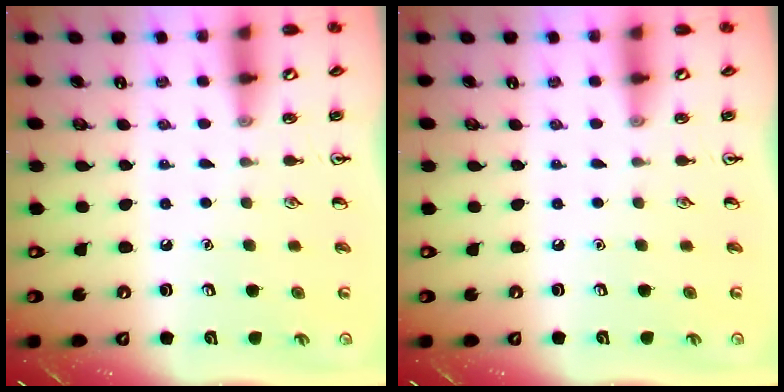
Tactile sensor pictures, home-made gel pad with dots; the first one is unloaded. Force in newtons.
{"total": 0.0}